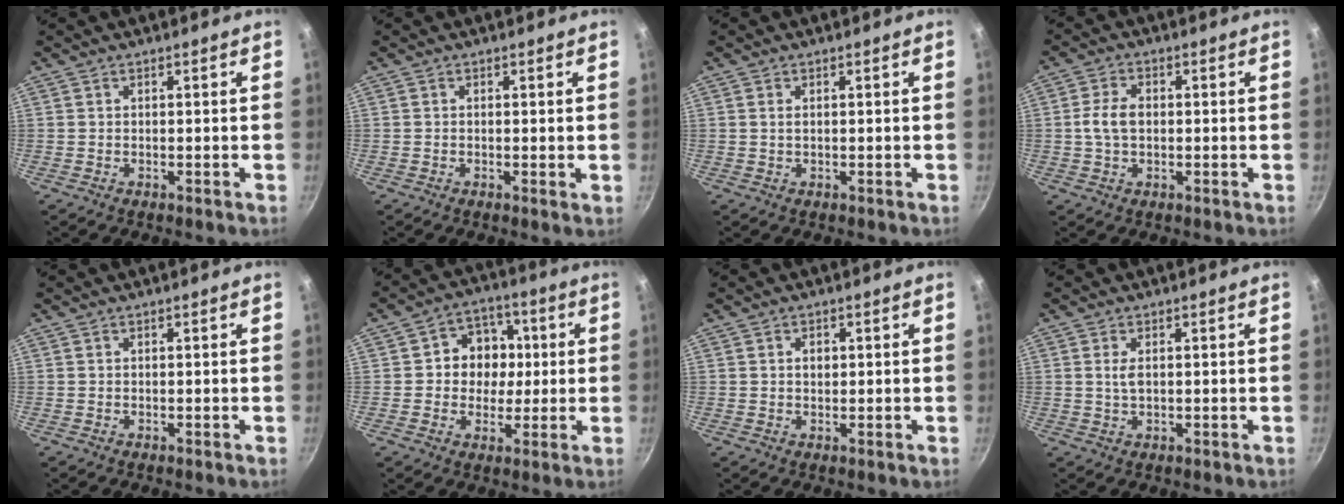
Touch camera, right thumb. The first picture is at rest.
{"total": 0.8, "force": [0.1, 0.2, 0.8], "torque": [-0.012, -0.002, -0.002]}
{"total": 0.9, "force": [0.2, 0.5, 0.8], "torque": [-0.015, 0.001, 0.003]}
{"total": 5.2, "force": [0.0, 3.4, 3.9], "torque": [-0.074, 0.014, -0.004]}
{"total": 0.0}
{"total": 9.7, "force": [0.8, 8.6, 4.4], "torque": [-0.018, 0.007, 0.002]}
{"total": 1.7, "force": [0.3, 1.2, 1.0], "torque": [-0.011, 0.001, 0.005]}
{"total": 2.3, "force": [0.4, 1.1, 1.9], "torque": [-0.037, -0.002, 0.009]}